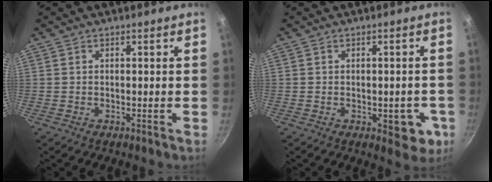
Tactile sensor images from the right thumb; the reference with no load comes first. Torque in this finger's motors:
{"motor_torque": [-0.15, -0.02, -0.10, 0.07, 0.02]}